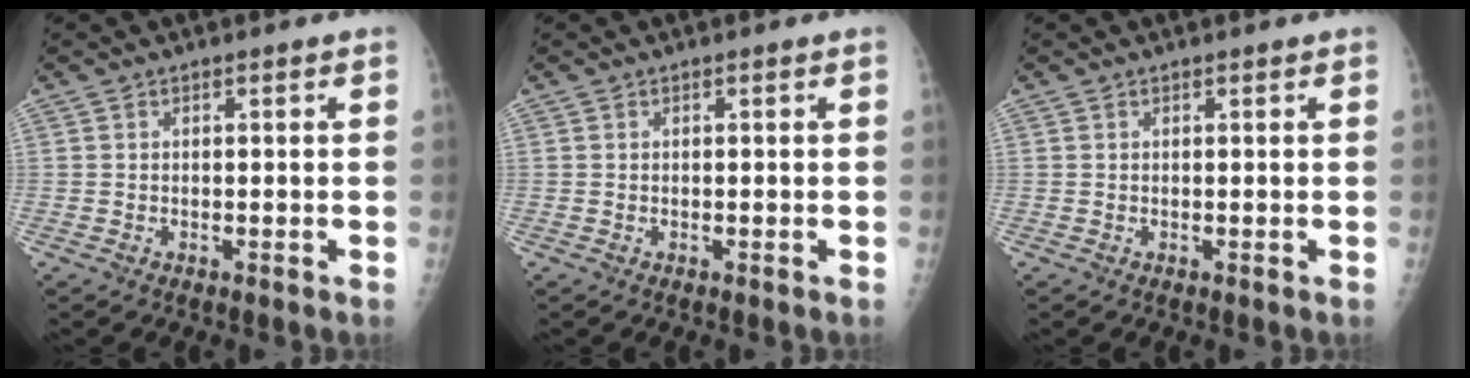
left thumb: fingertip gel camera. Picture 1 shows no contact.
{"total": 0.0}
{"total": 0.0}